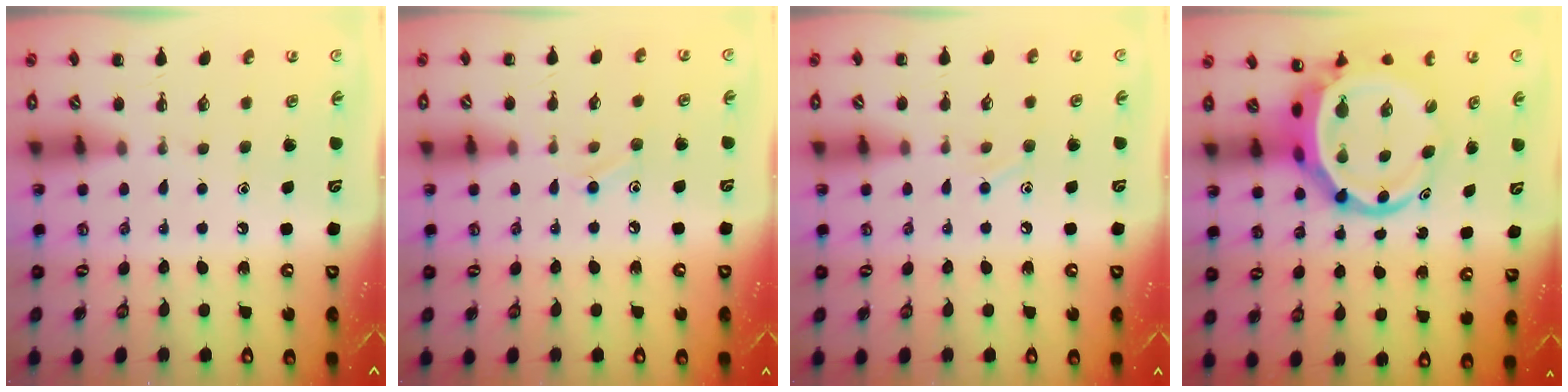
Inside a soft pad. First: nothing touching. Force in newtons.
{"total": 7.6, "press": 7.2, "slide": 2.3}
{"total": 6.3, "press": 6.1, "slide": 1.4}
{"total": 8.5, "press": 8.2, "slide": 2.2}